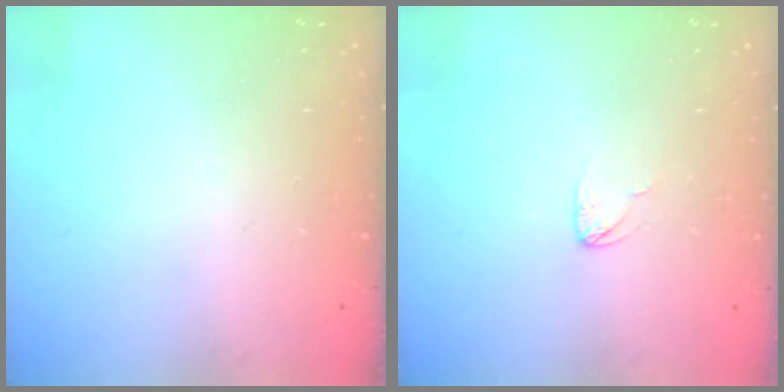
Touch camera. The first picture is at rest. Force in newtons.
{"total": 2.6, "press": 2.6, "slide": 0.1}